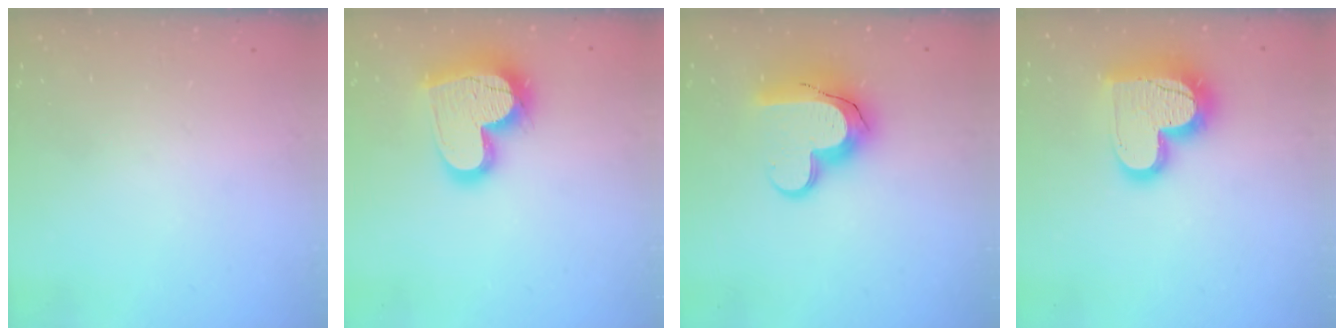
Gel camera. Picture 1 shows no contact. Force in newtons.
{"total": 18.7, "press": 18.6, "slide": 1.4}
{"total": 15.2, "press": 15.1, "slide": 1.1}
{"total": 17.7, "press": 17.7, "slide": 1.5}